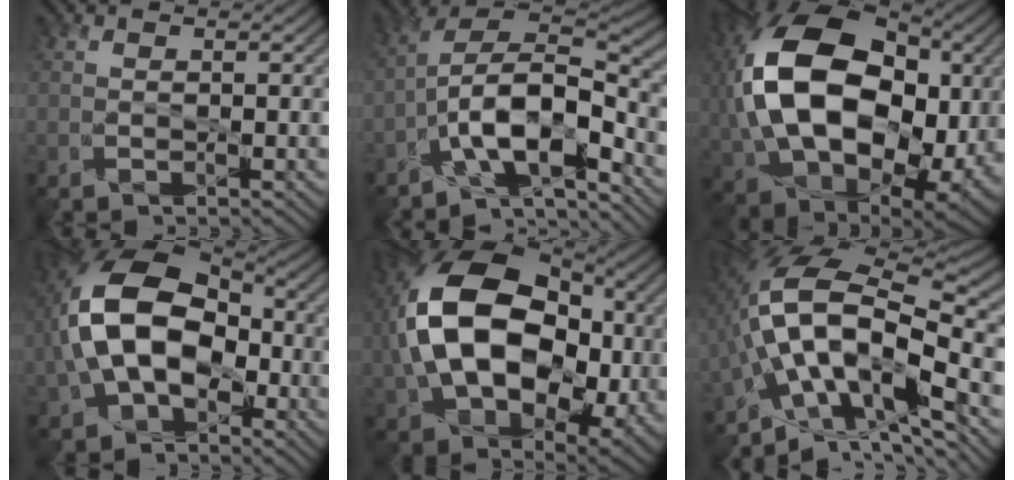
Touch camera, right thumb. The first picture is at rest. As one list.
[{"total": 11.8, "force": [-6.8, 3.9, 8.8], "torque": [-0.157, -0.002, -0.132]}, {"total": 20.7, "force": [2.4, 14.1, 14.9], "torque": [-0.343, -0.014, 0.057]}, {"total": 14.3, "force": [-1.0, 9.2, 10.9], "torque": [-0.217, 0.014, -0.025]}, {"total": 18.5, "force": [1.5, 12.3, 13.7], "torque": [-0.284, -0.010, 0.039]}, {"total": 15.4, "force": [-4.0, 6.9, 13.2], "torque": [-0.245, 0.025, -0.083]}]